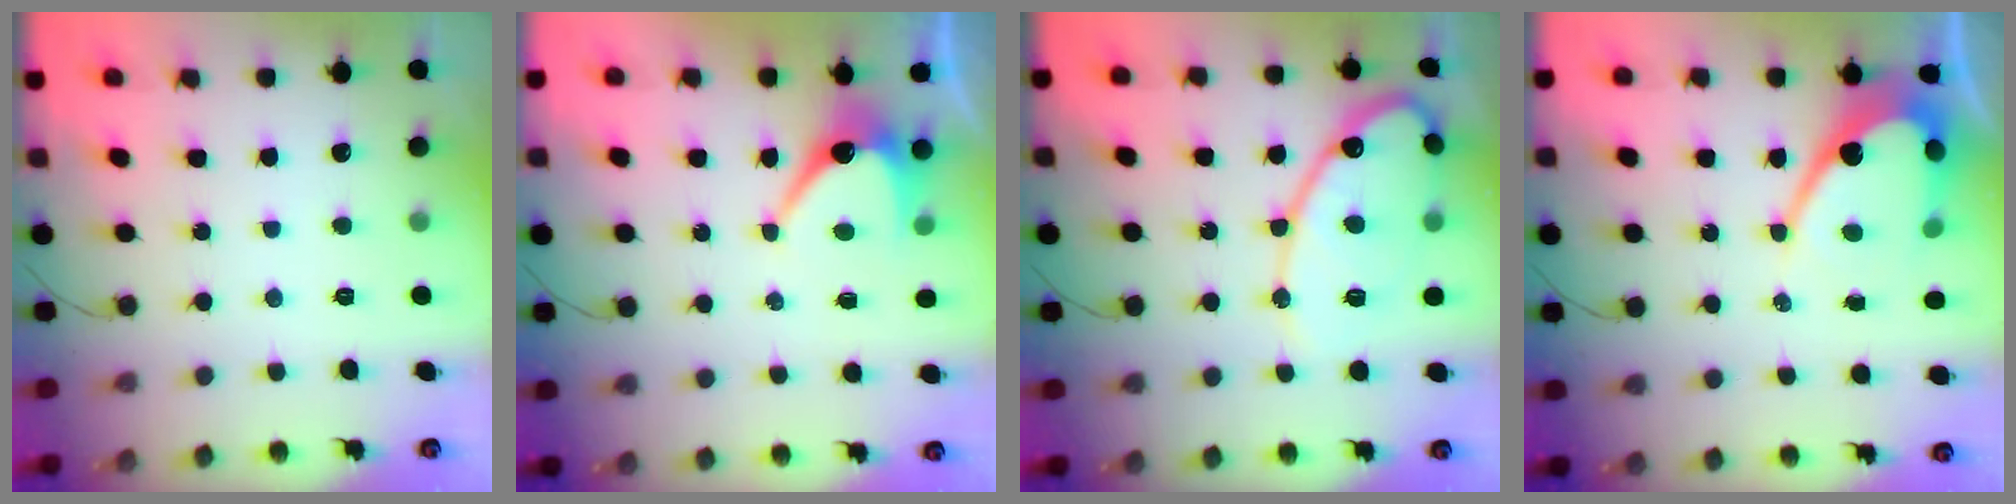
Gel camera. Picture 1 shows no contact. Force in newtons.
{"total": 7.2, "press": 7.2, "slide": 0.3}
{"total": 15.4, "press": 15.4, "slide": 1.1}
{"total": 13.5, "press": 13.5, "slide": 1.1}